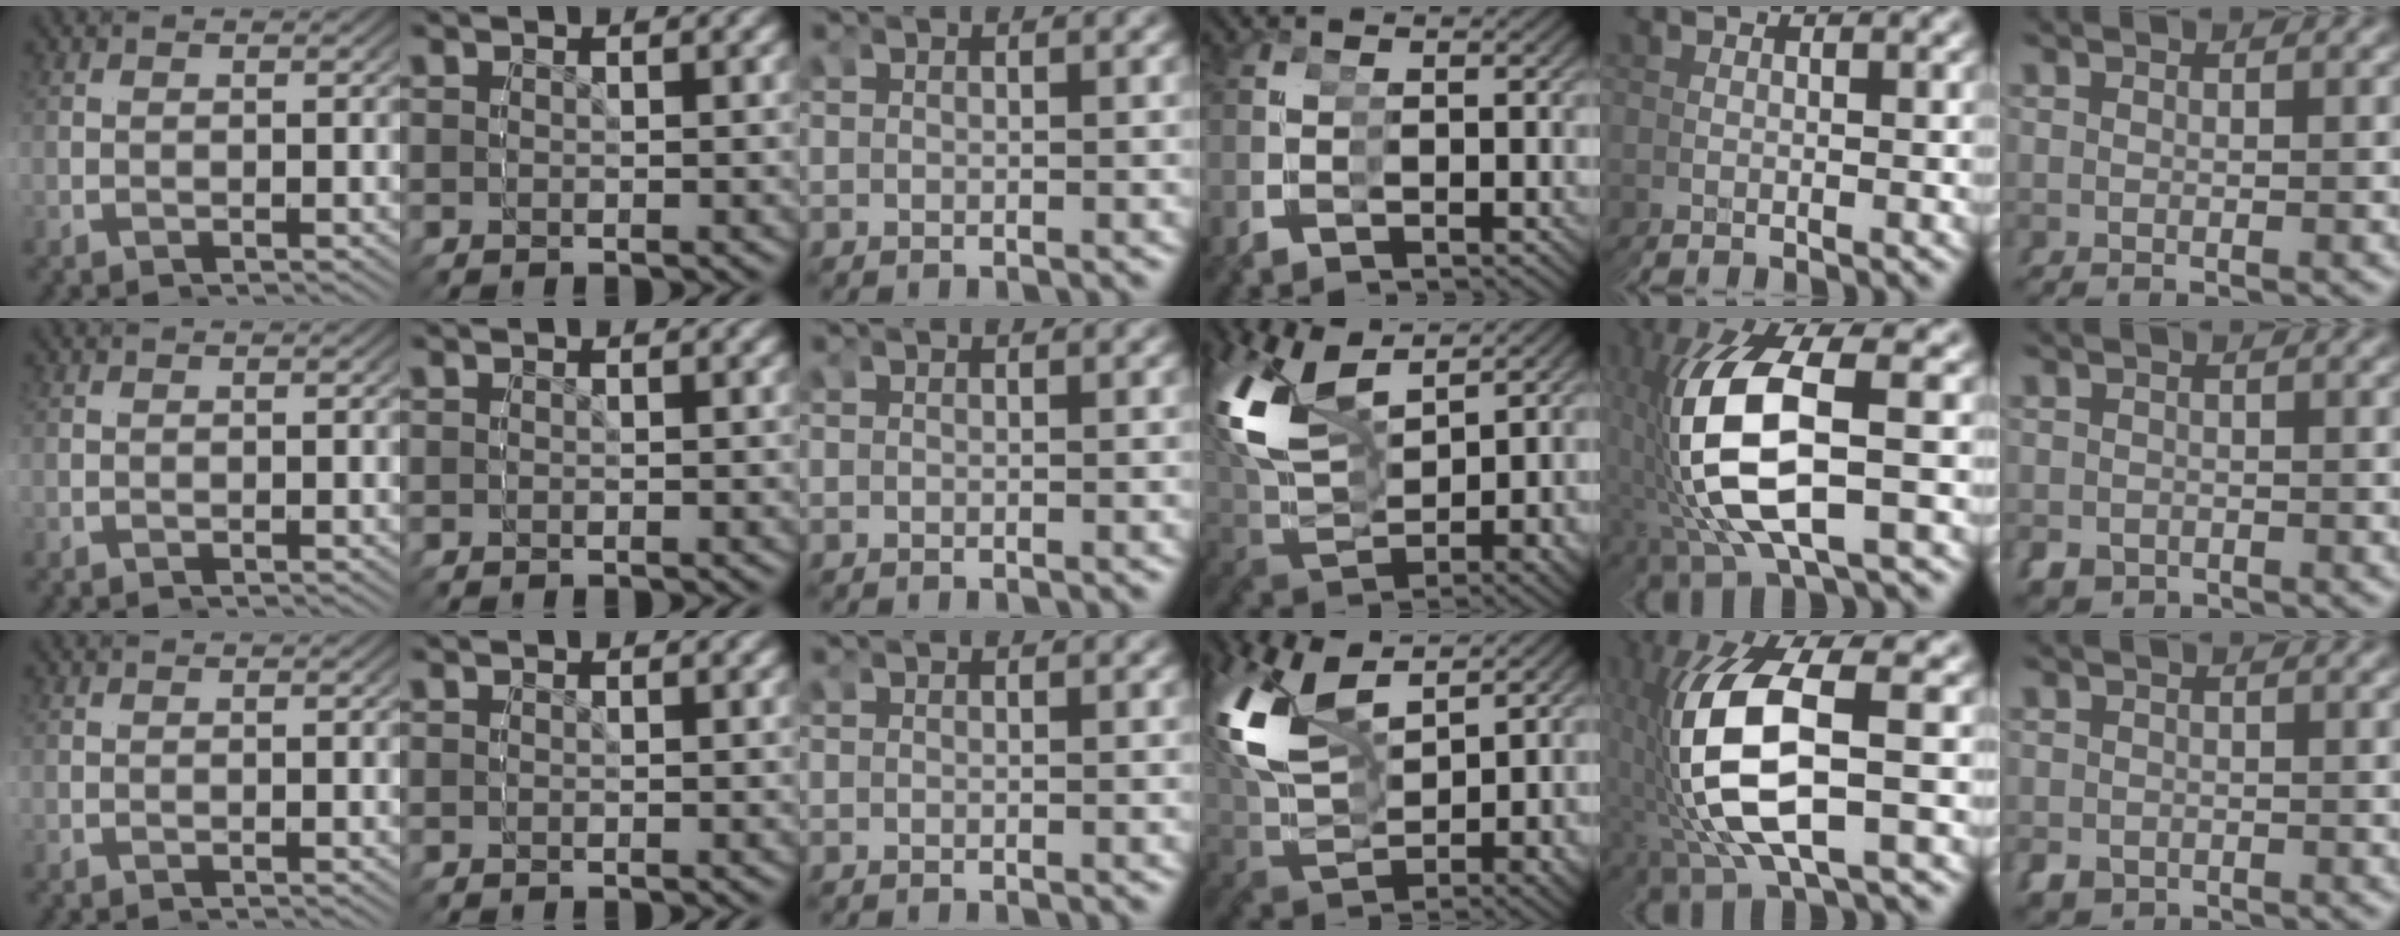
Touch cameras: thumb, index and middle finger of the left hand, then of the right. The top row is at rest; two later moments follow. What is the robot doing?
{"motion": "grasp_and_lifting", "object": "glue stick"}